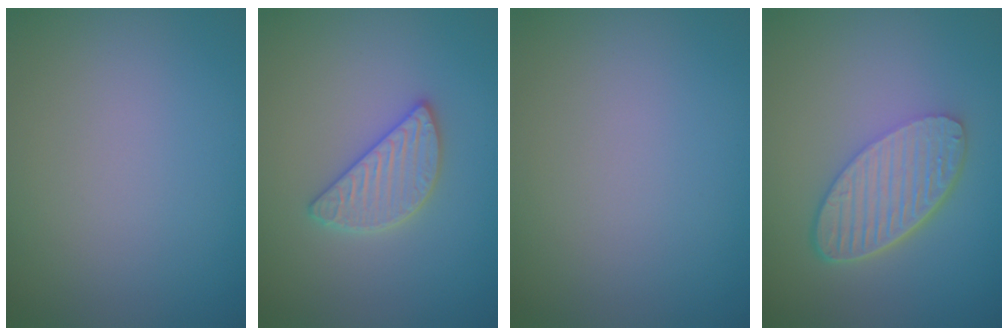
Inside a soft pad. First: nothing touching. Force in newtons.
{"total": 2.6, "press": 2.6, "slide": 0.2}
{"total": 0.0}
{"total": 5.8, "press": 4.3, "slide": 4.0}